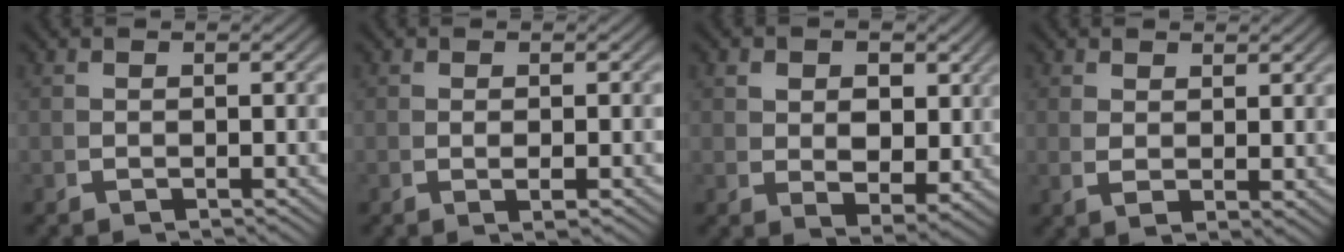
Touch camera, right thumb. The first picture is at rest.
{"total": 1.2, "force": [-0.1, 0.4, 1.2], "torque": [-0.022, 0.003, -0.001]}
{"total": 5.0, "force": [1.3, 3.6, 3.3], "torque": [-0.052, -0.026, 0.033]}
{"total": 1.8, "force": [1.4, 0.3, 1.1], "torque": [-0.015, -0.001, 0.031]}